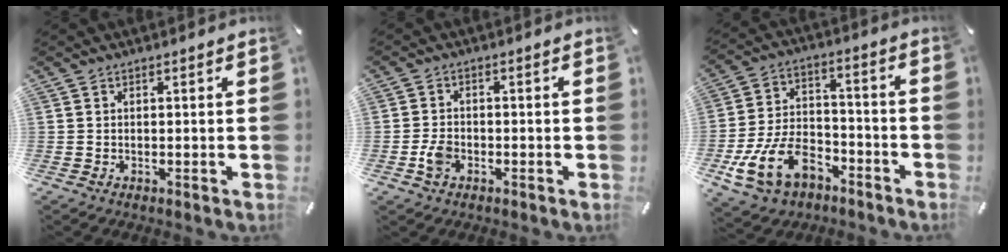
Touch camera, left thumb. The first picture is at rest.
{"total": 3.9, "force": [-1.5, 2.8, 2.2], "torque": [-0.052, 0.003, -0.029]}
{"total": 15.5, "force": [-7.4, 10.3, 9.0], "torque": [-0.187, 0.044, -0.126]}